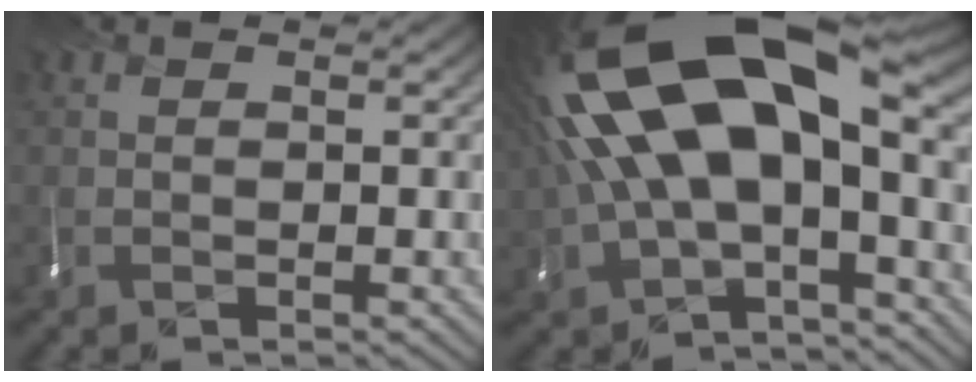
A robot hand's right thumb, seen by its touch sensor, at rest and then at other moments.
{"total": 17.8, "force": [2.6, 8.2, 15.6], "torque": [-0.308, -0.003, 0.053]}